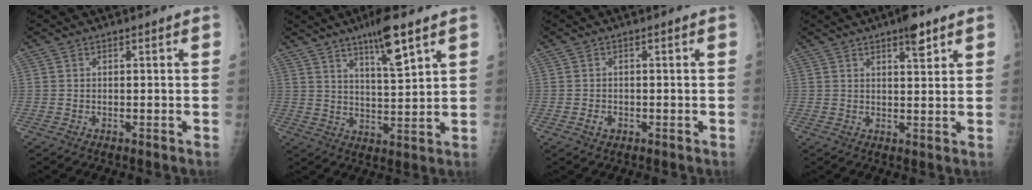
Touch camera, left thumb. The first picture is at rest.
{"total": 9.2, "force": [5.8, 1.4, 7.1], "torque": [-0.115, -0.034, 0.100]}
{"total": 1.6, "force": [-0.6, 1.2, 0.9], "torque": [-0.010, 0.003, -0.008]}
{"total": 4.5, "force": [2.9, 1.3, 3.2], "torque": [-0.037, -0.016, 0.041]}